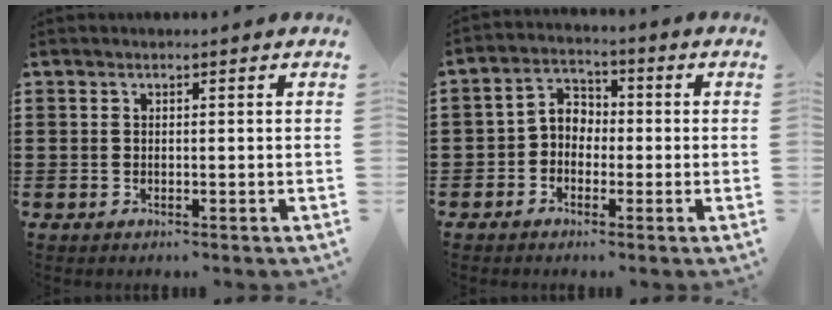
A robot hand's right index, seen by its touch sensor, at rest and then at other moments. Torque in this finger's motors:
{"motor_torque": [0.91, -0.37, 0.43, 0.08]}